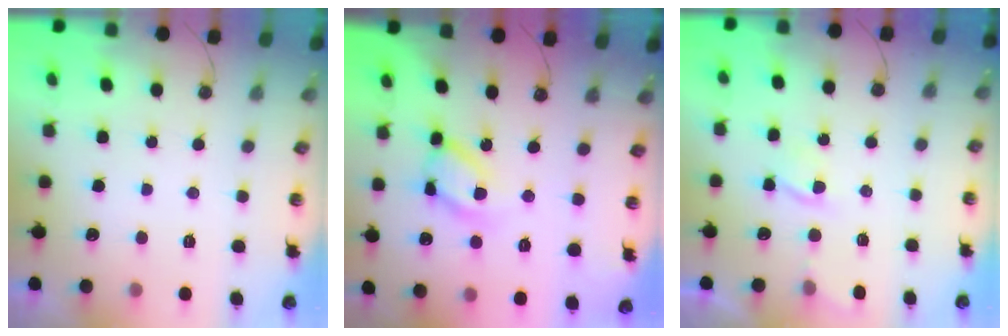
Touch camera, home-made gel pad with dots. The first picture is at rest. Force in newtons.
{"total": 13.5, "press": 13.5, "slide": 1.1}
{"total": 3.1, "press": 3.1, "slide": 0.6}